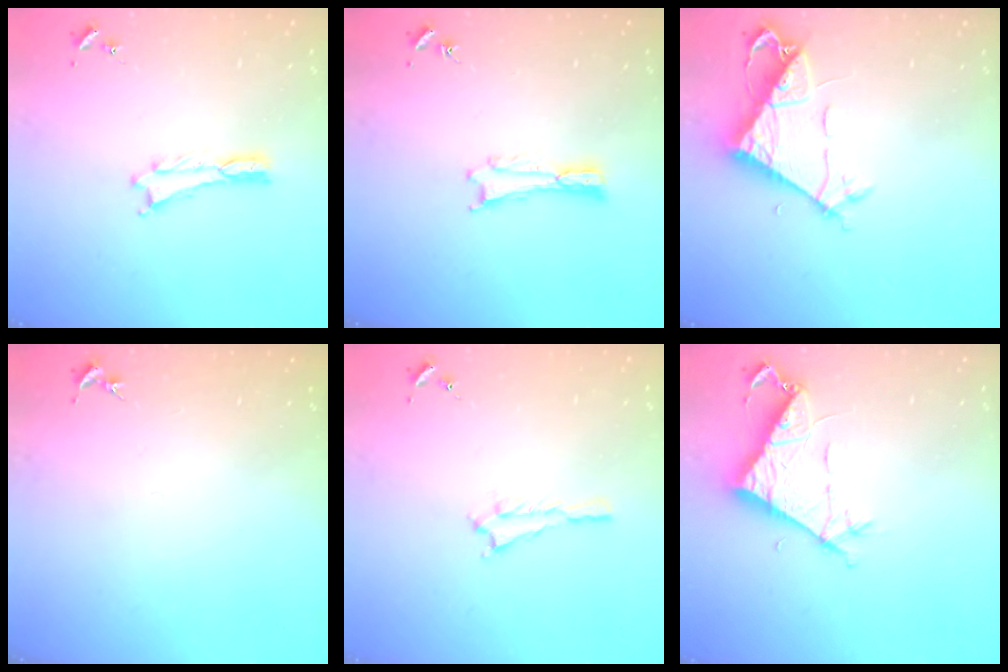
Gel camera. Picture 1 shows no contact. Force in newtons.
{"total": 0.0}
{"total": 7.3, "press": 7.3, "slide": 0.3}
{"total": 0.0}
{"total": 0.6, "press": 0.5, "slide": 0.2}
{"total": 8.3, "press": 8.3, "slide": 0.6}